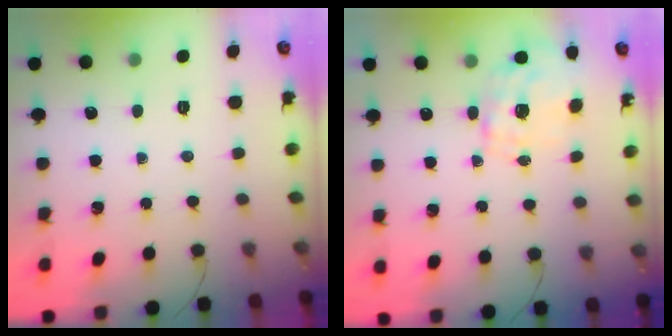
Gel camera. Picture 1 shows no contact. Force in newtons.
{"total": 1.7, "press": 1.5, "slide": 0.7}